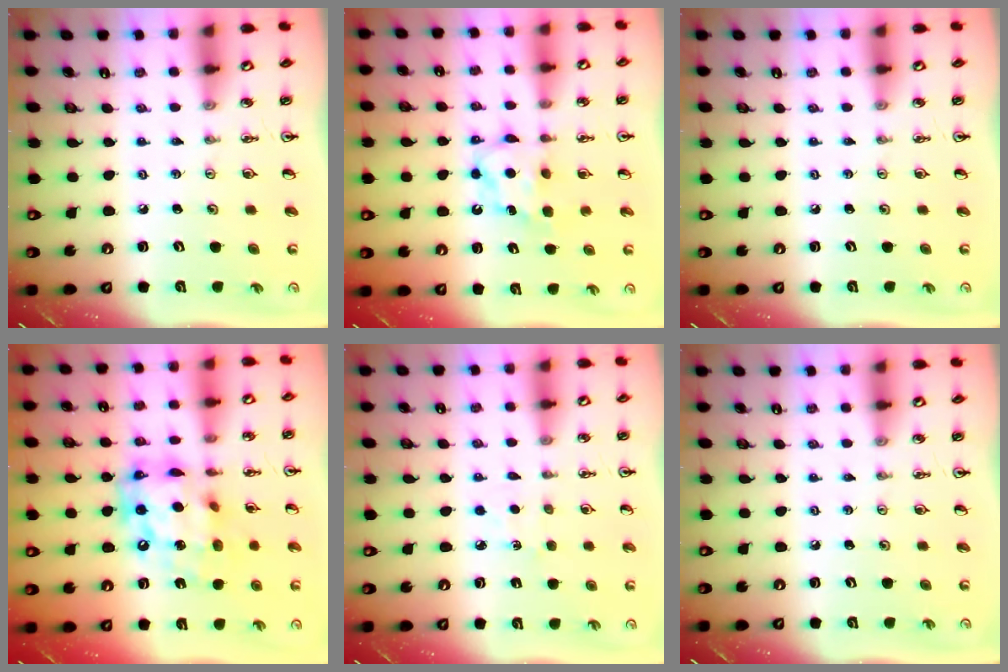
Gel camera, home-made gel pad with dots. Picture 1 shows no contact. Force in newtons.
{"total": 6.5, "press": 6.5, "slide": 0.3}
{"total": 0.0}
{"total": 17.7, "press": 17.6, "slide": 1.5}
{"total": 3.8, "press": 3.8, "slide": 0.4}
{"total": 0.0}